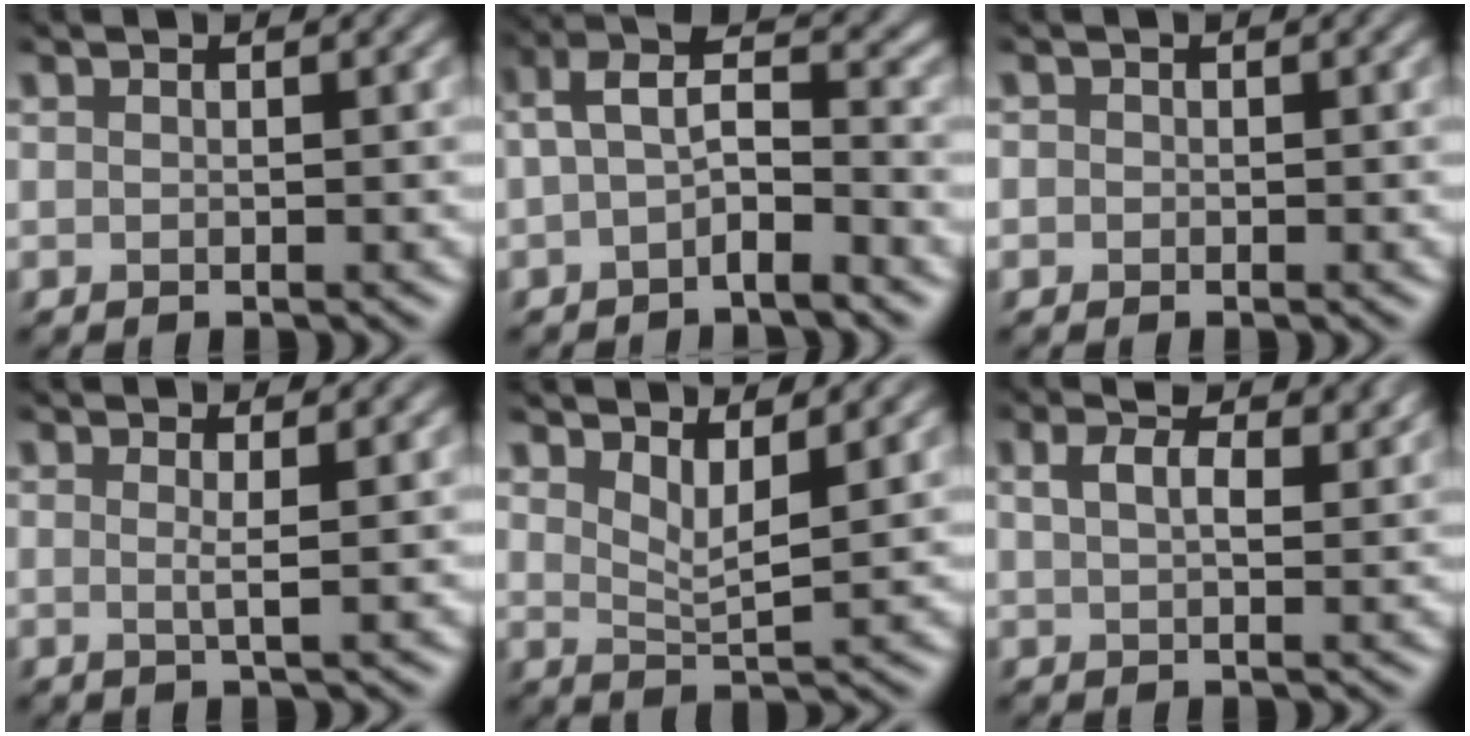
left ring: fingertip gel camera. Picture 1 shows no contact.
{"total": 3.6, "force": [-1.2, 1.2, 3.2], "torque": [-0.061, 0.014, -0.032]}
{"total": 0.6, "force": [-0.1, 0.5, 0.1], "torque": [0.004, -0.005, -0.004]}
{"total": 1.5, "force": [0.2, 0.2, 1.4], "torque": [-0.025, -0.003, -0.003]}
{"total": 2.8, "force": [1.9, 0.7, 2.0], "torque": [-0.031, -0.012, 0.035]}
{"total": 4.6, "force": [2.7, 2.1, 3.1], "torque": [-0.053, 0.011, 0.034]}